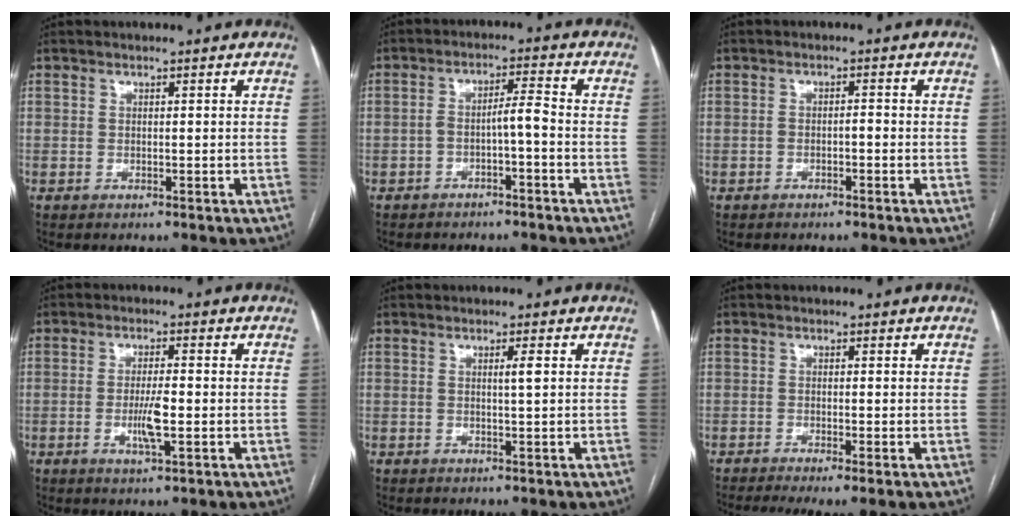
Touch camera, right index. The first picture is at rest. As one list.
[{"total": 3.7, "force": [-1.5, 0.4, 3.3], "torque": [-0.056, 0.017, -0.023]}, {"total": 1.1, "force": [-0.5, 0.4, 0.9], "torque": [-0.014, 0.005, -0.009]}, {"total": 4.7, "force": [-1.0, 0.6, 4.5], "torque": [-0.088, -0.007, -0.016]}, {"total": 1.4, "force": [0.4, -0.2, 1.4], "torque": [-0.024, 0.000, 0.006]}, {"total": 4.6, "force": [-3.0, 0.6, 3.5], "torque": [-0.058, -0.014, -0.051]}]